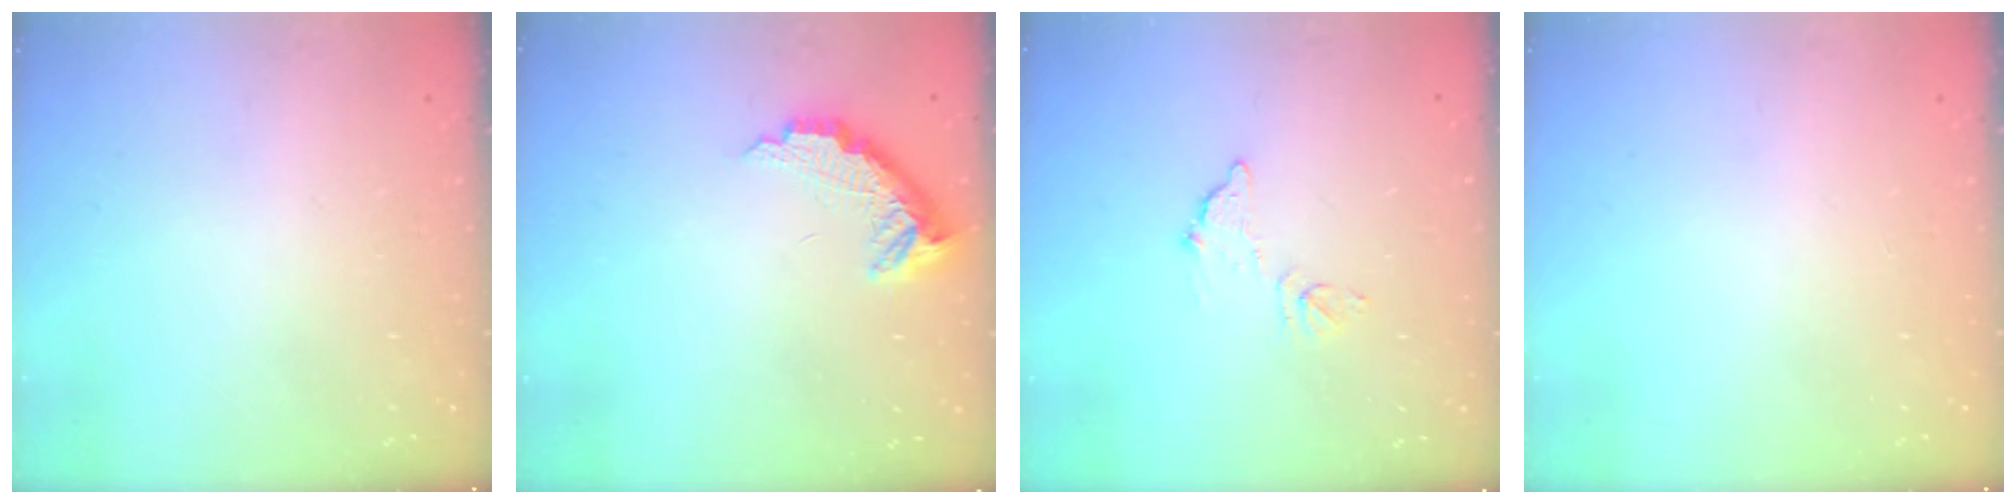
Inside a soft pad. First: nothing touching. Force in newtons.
{"total": 11.1, "press": 11.1, "slide": 0.3}
{"total": 8.5, "press": 8.5, "slide": 0.5}
{"total": 0.0}